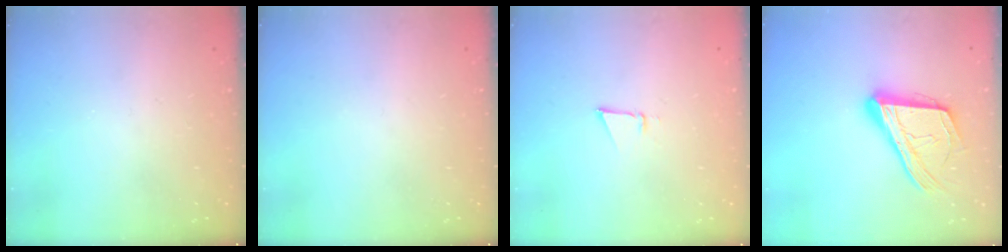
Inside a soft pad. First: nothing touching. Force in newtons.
{"total": 0.0}
{"total": 2.6, "press": 2.5, "slide": 0.8}
{"total": 18.8, "press": 18.7, "slide": 2.4}